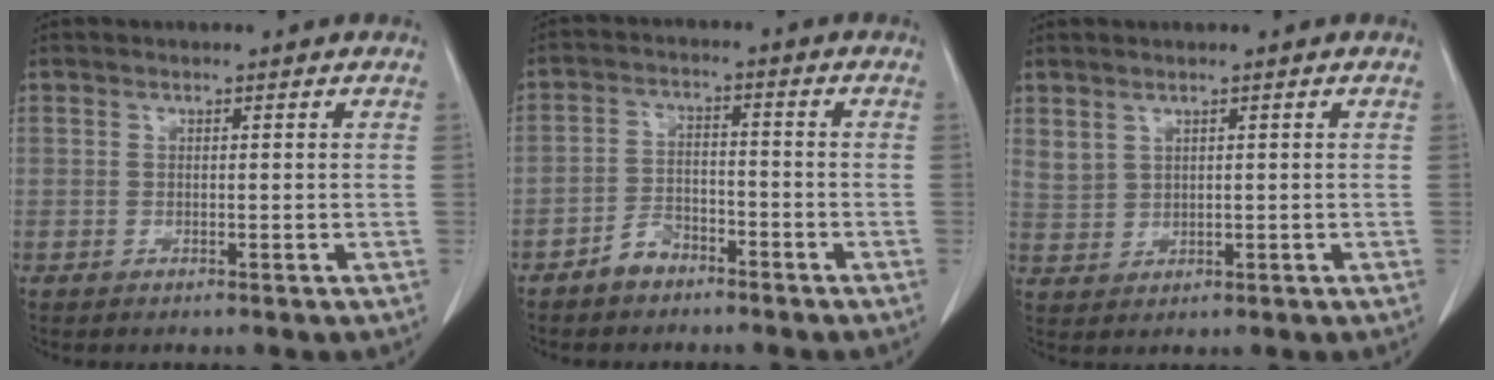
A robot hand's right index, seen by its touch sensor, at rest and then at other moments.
{"total": 4.2, "force": [-3.0, 2.6, 1.2], "torque": [-0.016, 0.014, -0.055]}
{"total": 2.7, "force": [2.0, 1.6, 0.7], "torque": [-0.014, -0.002, 0.048]}